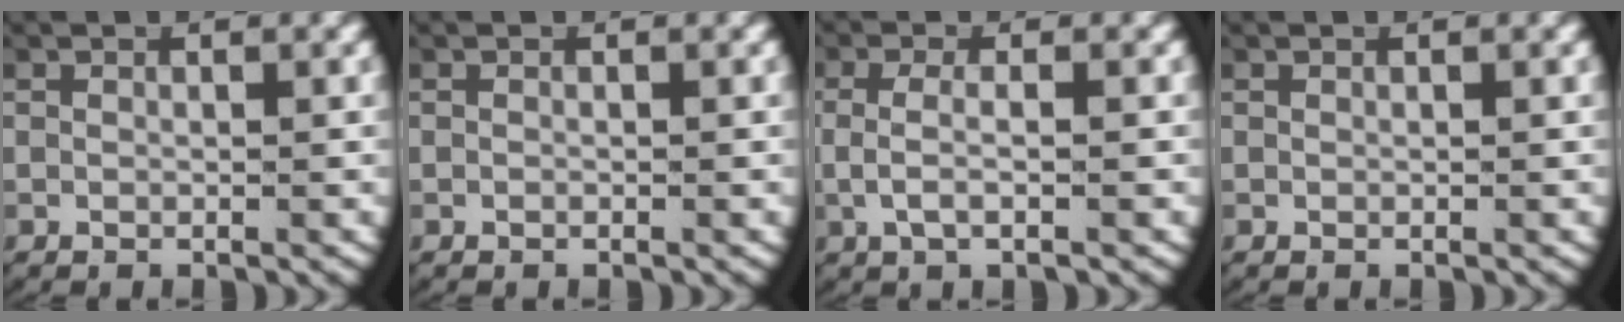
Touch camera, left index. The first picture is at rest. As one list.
[{"total": 0.0}, {"total": 3.0, "force": [-0.5, 1.3, 2.7], "torque": [-0.065, -0.006, -0.005]}, {"total": 0.0}]